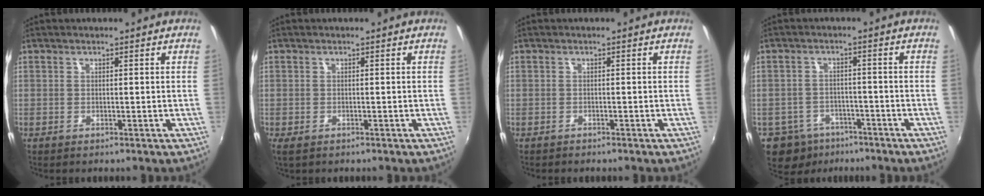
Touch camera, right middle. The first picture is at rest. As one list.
[{"total": 1.9, "force": [-1.2, 0.9, 1.1], "torque": [-0.023, -0.009, -0.018]}, {"total": 1.0, "force": [-0.9, 0.3, 0.1], "torque": [-0.008, -0.003, -0.015]}, {"total": 8.9, "force": [-5.8, 6.4, 2.2], "torque": [-0.073, 0.008, -0.083]}]